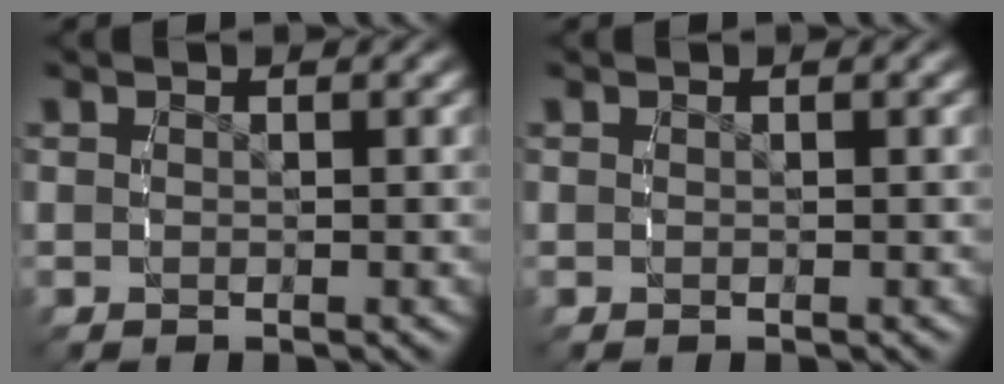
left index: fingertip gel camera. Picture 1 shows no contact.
{"total": 0.0}